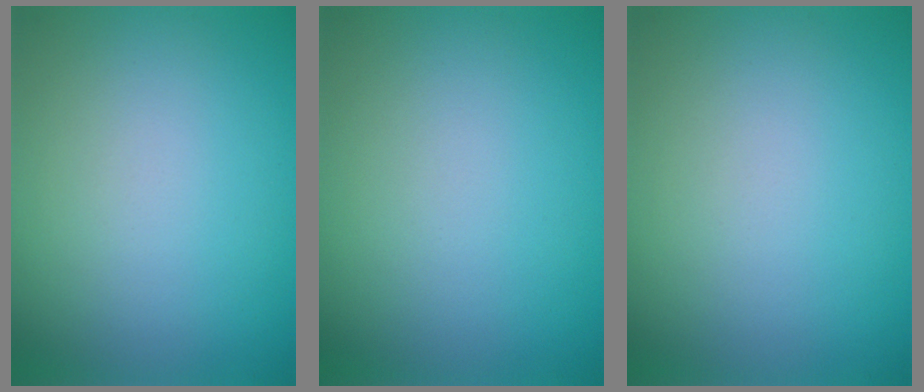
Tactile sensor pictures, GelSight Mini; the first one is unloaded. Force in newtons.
{"total": 0.0}
{"total": 0.0}